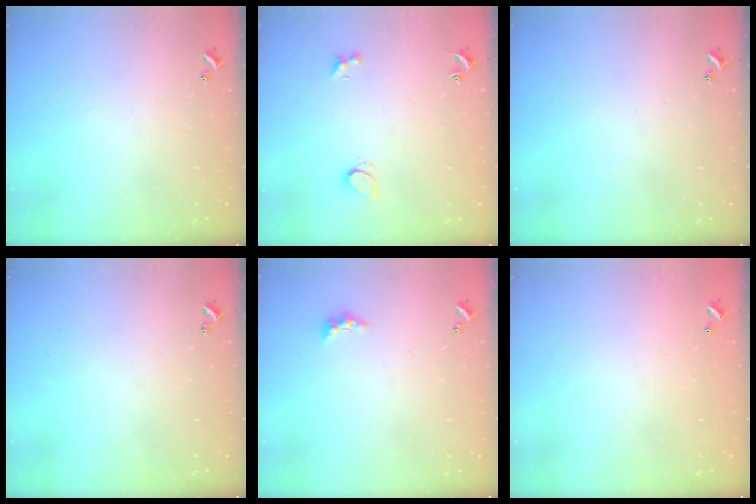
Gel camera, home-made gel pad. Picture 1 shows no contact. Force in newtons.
{"total": 1.8, "press": 1.7, "slide": 0.5}
{"total": 0.0}
{"total": 0.0}
{"total": 2.1, "press": 2.0, "slide": 0.7}
{"total": 2.9, "press": 2.9, "slide": 0.1}